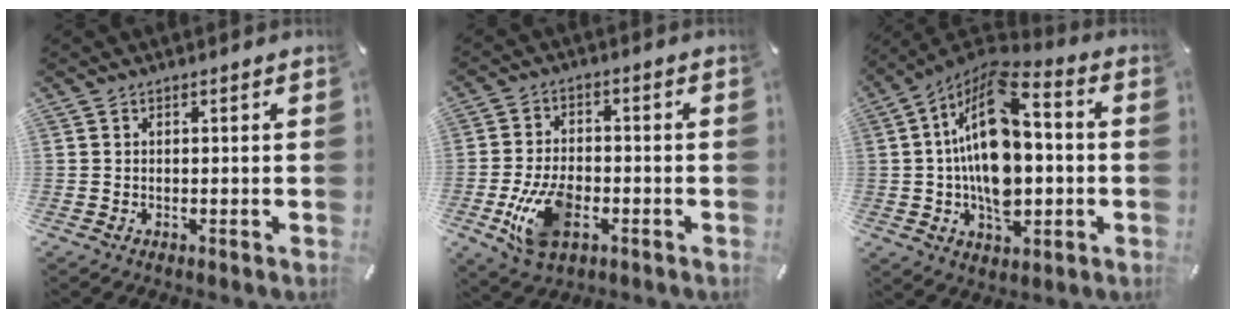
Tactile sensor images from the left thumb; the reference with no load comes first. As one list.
[{"total": 11.0, "force": [-3.5, 6.9, 7.9], "torque": [-0.166, 0.004, -0.063]}, {"total": 19.1, "force": [0.5, 11.7, 15.0], "torque": [-0.291, -0.002, 0.006]}]